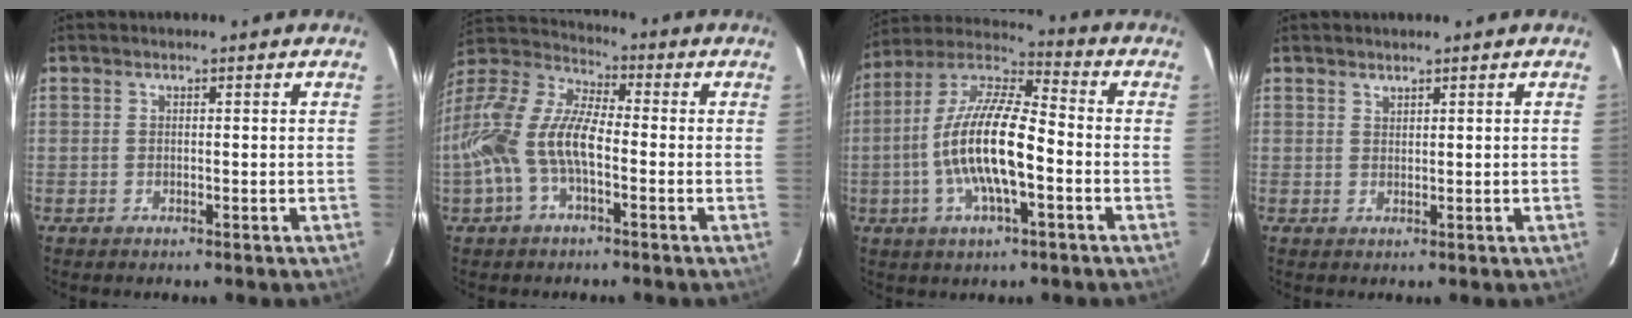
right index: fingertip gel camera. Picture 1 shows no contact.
{"total": 15.9, "force": [-3.6, 7.1, 13.7], "torque": [-0.287, 0.009, -0.078]}
{"total": 15.8, "force": [-3.4, 4.5, 14.8], "torque": [-0.286, 0.000, -0.071]}
{"total": 0.8, "force": [0.8, 0.2, 0.1], "torque": [-0.002, 0.002, 0.016]}